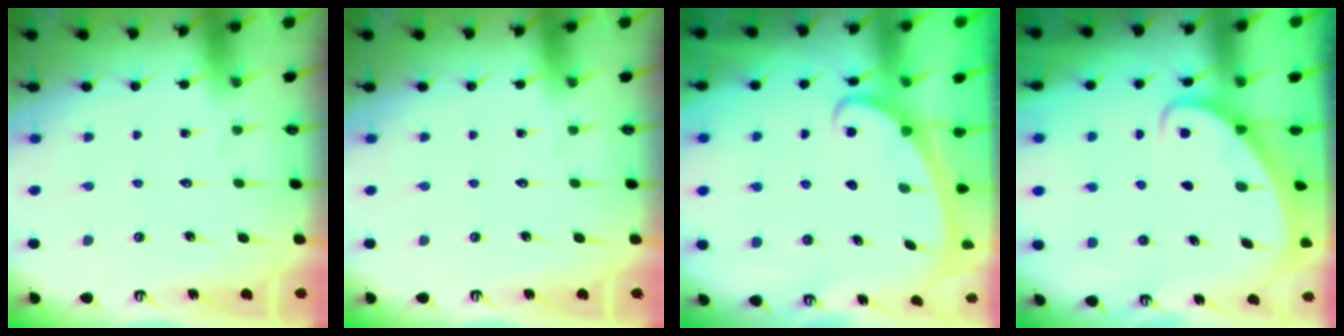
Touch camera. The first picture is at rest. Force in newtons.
{"total": 0.0}
{"total": 2.3, "press": 2.3, "slide": 0.3}
{"total": 2.2, "press": 2.2, "slide": 0.2}